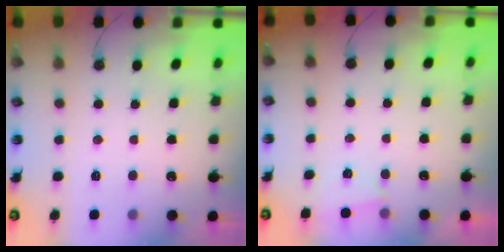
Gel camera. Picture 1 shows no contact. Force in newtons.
{"total": 1.7, "press": 1.7, "slide": 0.3}